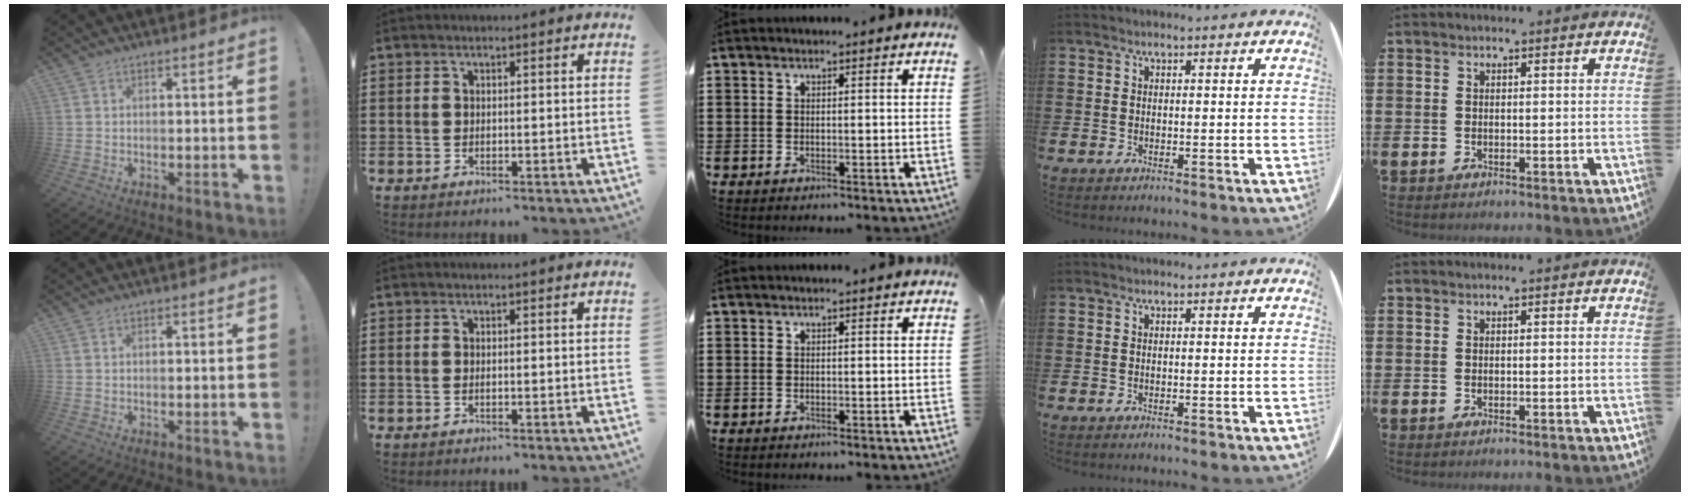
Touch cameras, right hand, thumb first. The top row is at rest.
{}